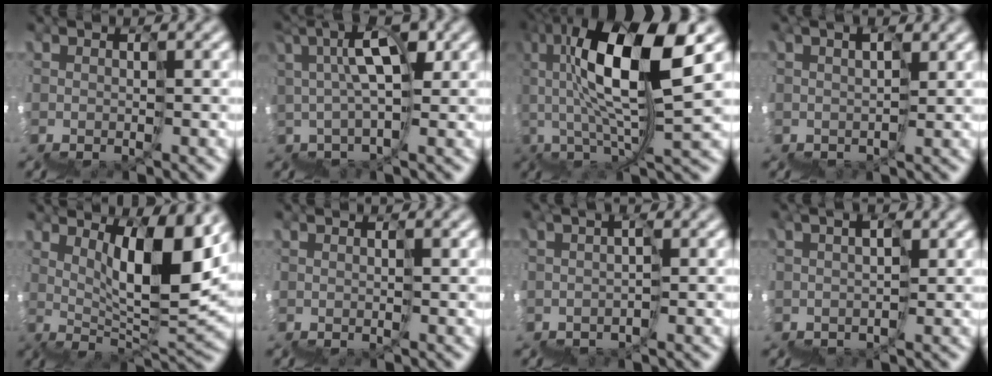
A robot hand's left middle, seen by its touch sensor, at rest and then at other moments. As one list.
[{"total": 4.1, "force": [2.6, 1.2, 2.9], "torque": [-0.041, 0.030, 0.029]}, {"total": 7.6, "force": [3.2, 0.8, 6.9], "torque": [-0.130, 0.028, 0.050]}, {"total": 2.2, "force": [2.1, 0.4, 0.2], "torque": [0.001, 0.018, 0.033]}, {"total": 6.8, "force": [4.6, 0.0, 5.1], "torque": [-0.074, 0.015, 0.077]}, {"total": 1.0, "force": [0.7, 0.2, 0.7], "torque": [-0.001, 0.005, 0.011]}, {"total": 0.5, "force": [0.4, -0.2, 0.3], "torque": [-0.008, 0.005, 0.002]}, {"total": 1.7, "force": [1.6, 0.5, 0.3], "torque": [-0.010, 0.016, 0.015]}]